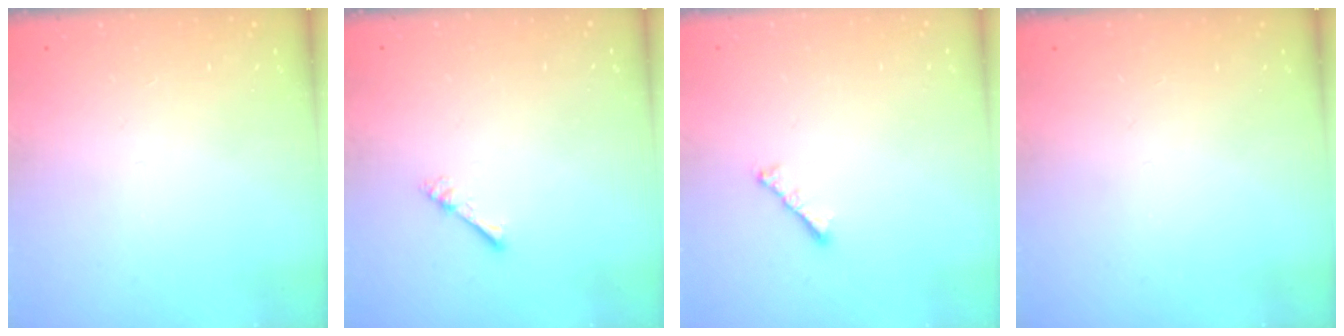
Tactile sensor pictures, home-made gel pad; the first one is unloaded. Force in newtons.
{"total": 1.0, "press": 1.0, "slide": 0.3}
{"total": 2.4, "press": 2.3, "slide": 0.6}
{"total": 0.0}